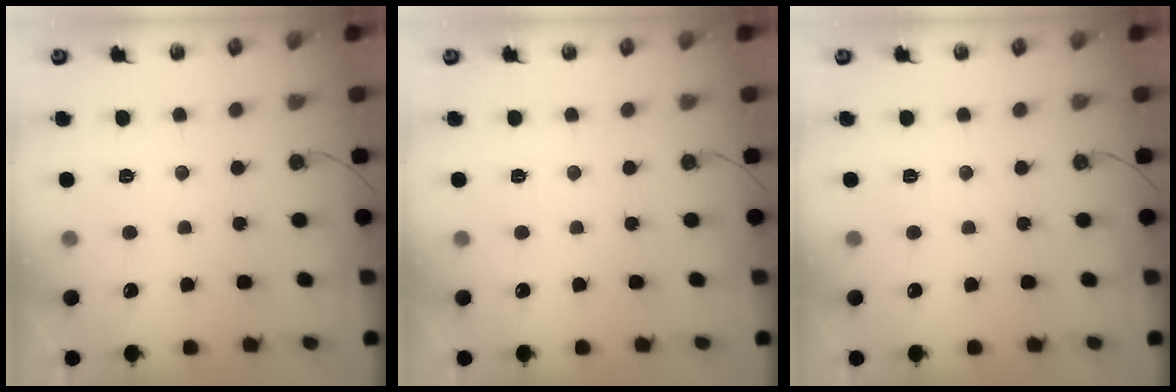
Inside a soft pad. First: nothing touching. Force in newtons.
{"total": 0.0}
{"total": 0.0}